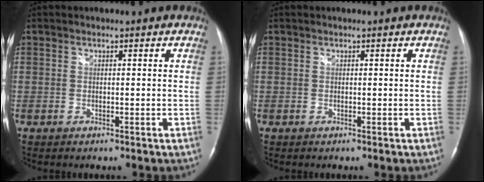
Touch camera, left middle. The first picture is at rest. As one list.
[{"total": 0.0}]